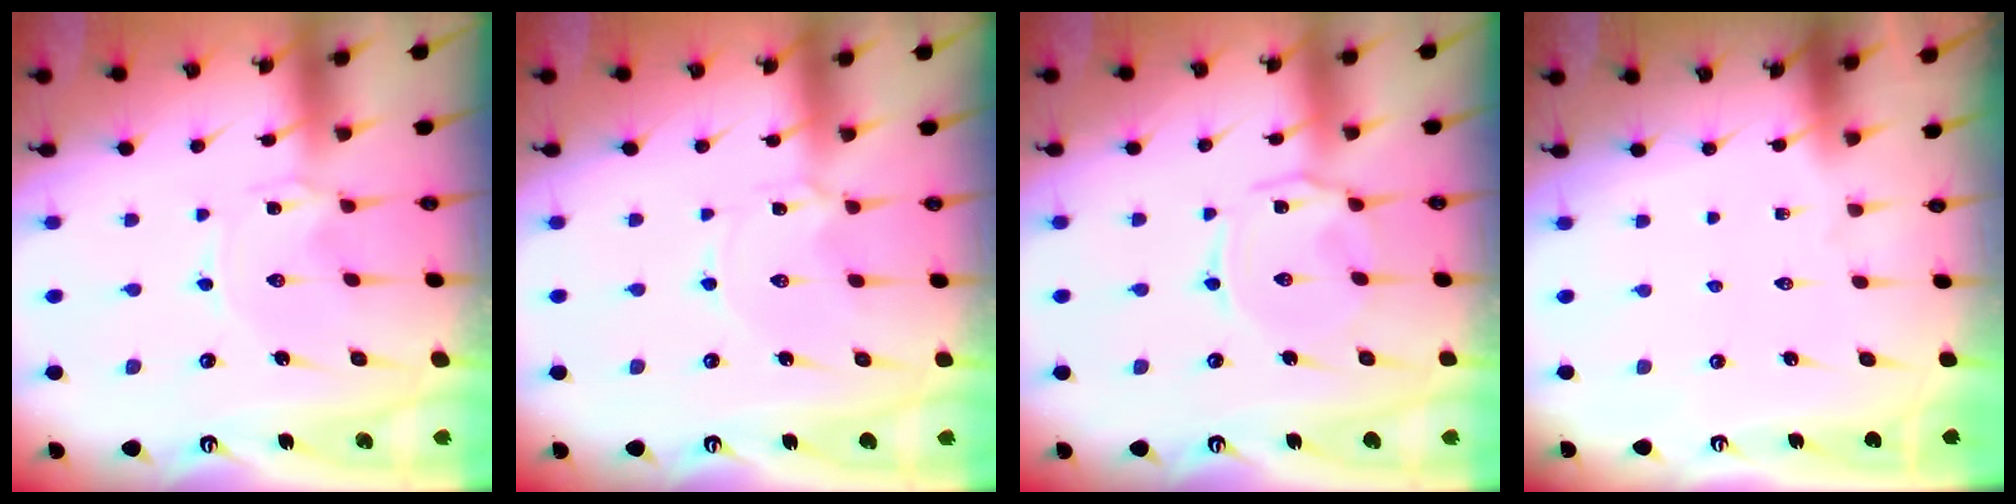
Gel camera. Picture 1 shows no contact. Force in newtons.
{"total": 0.9, "press": 0.9, "slide": 0.1}
{"total": 2.9, "press": 2.9, "slide": 0.5}
{"total": 0.0}